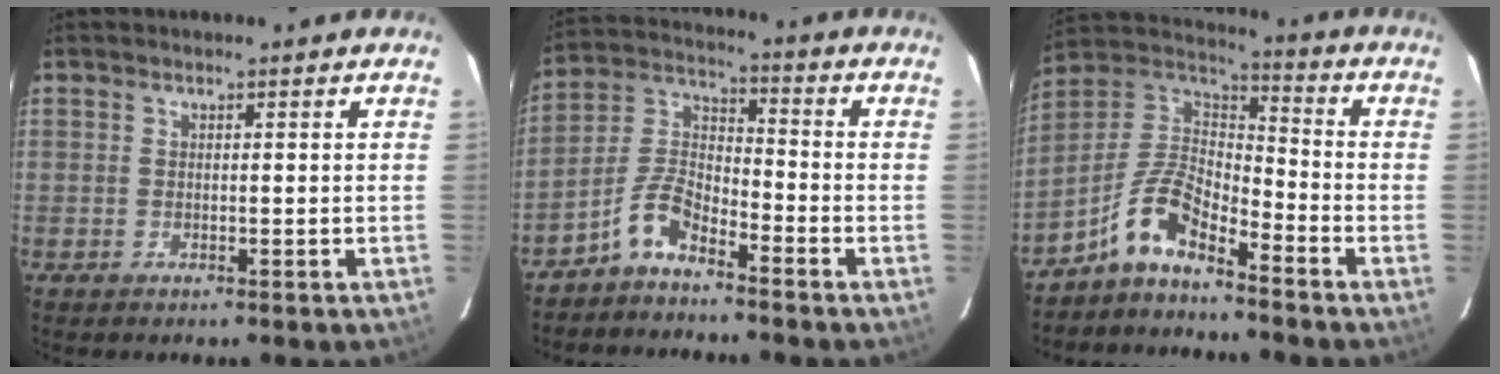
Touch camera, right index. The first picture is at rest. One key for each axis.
{"total": 6.6, "fx": -5.0, "fy": 2.3, "fz": 3.6, "tx": -0.083, "ty": 0.016, "tz": -0.105}
{"total": 9.1, "fx": -6.8, "fy": 3.0, "fz": 5.3, "tx": -0.120, "ty": 0.034, "tz": -0.133}